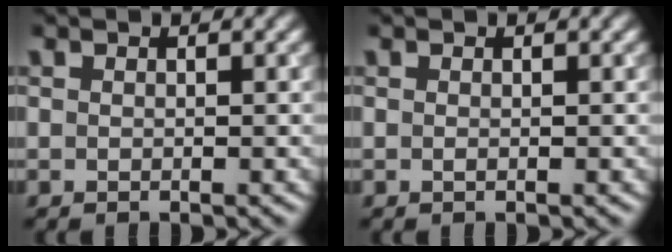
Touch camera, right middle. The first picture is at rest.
{"total": 0.0}